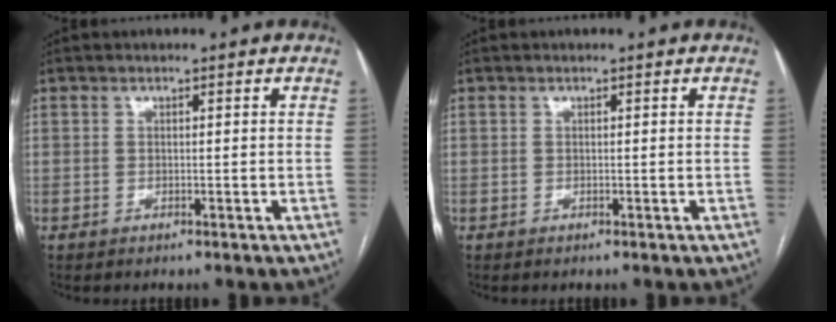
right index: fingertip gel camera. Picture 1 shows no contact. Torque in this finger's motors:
{"motor_torque": [0.00, 0.00, 0.00, 0.00]}